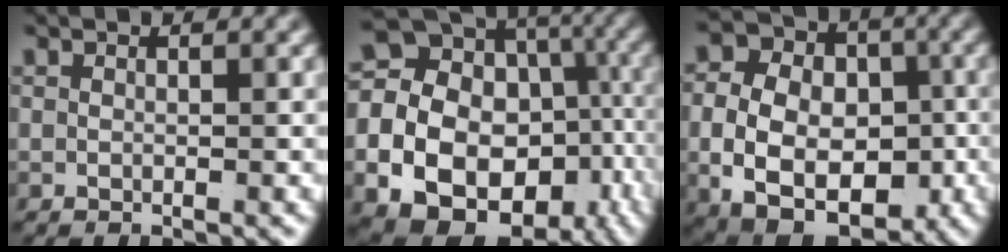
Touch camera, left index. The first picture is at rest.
{"total": 23.2, "force": [-3.3, 19.9, 11.5], "torque": [-0.272, -0.078, -0.052]}
{"total": 14.3, "force": [-4.1, 10.9, 8.3], "torque": [-0.154, -0.052, -0.052]}